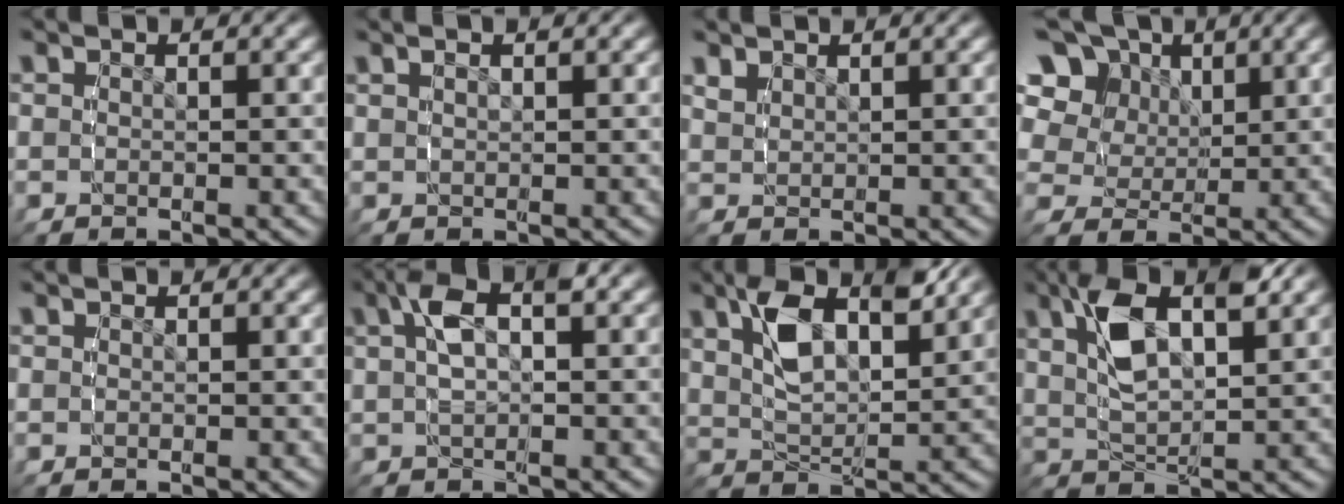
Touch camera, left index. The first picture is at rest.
{"total": 1.0, "force": [0.6, -0.2, 0.8], "torque": [-0.011, 0.001, 0.017]}
{"total": 1.2, "force": [1.1, 0.2, 0.3], "torque": [-0.006, 0.000, 0.030]}
{"total": 10.1, "force": [3.4, 8.0, 5.2], "torque": [-0.114, -0.015, 0.055]}
{"total": 0.0}
{"total": 5.5, "force": [1.6, 2.5, 4.6], "torque": [-0.085, 0.013, 0.026]}
{"total": 5.7, "force": [2.6, 2.1, 4.6], "torque": [-0.094, -0.006, 0.051]}
{"total": 6.8, "force": [2.5, 2.8, 5.7], "torque": [-0.122, -0.001, 0.048]}